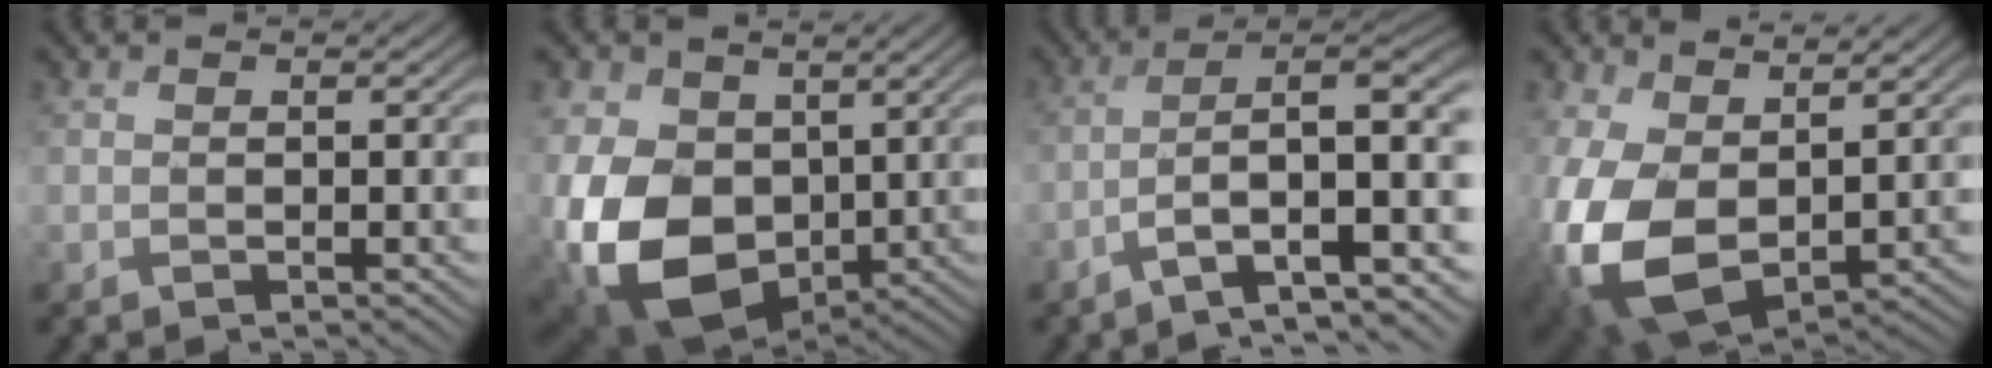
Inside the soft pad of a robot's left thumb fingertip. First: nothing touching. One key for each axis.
{"total": 17.1, "fx": -0.4, "fy": 12.1, "fz": 12.0, "tx": -0.297, "ty": -0.040, "tz": 0.002}
{"total": 9.6, "fx": -3.7, "fy": 2.6, "fz": 8.5, "tx": -0.144, "ty": 0.002, "tz": -0.065}
{"total": 11.9, "fx": 1.1, "fy": 8.0, "fz": 8.7, "tx": -0.243, "ty": -0.020, "tz": 0.023}